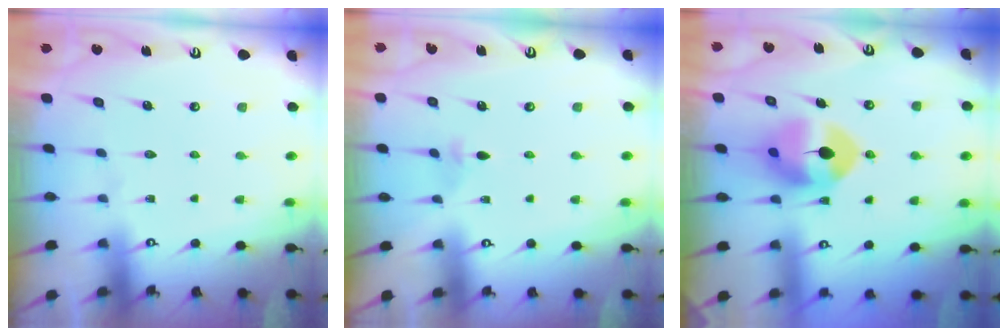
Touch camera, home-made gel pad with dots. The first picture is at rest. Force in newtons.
{"total": 2.0, "press": 2.0, "slide": 0.5}
{"total": 8.7, "press": 8.5, "slide": 1.5}